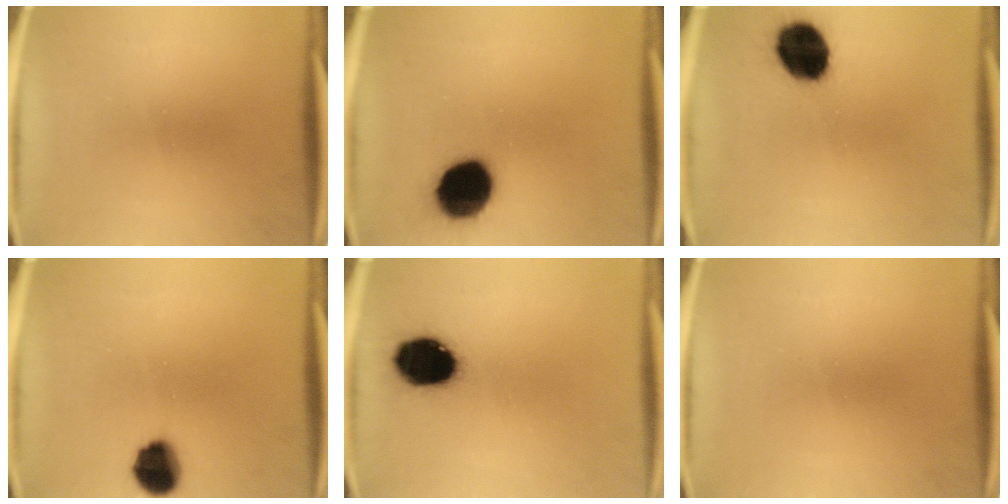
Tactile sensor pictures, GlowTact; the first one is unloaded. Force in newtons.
{"total": 16.6}
{"total": 14.4}
{"total": 9.1}
{"total": 14.5}
{"total": 0.0}